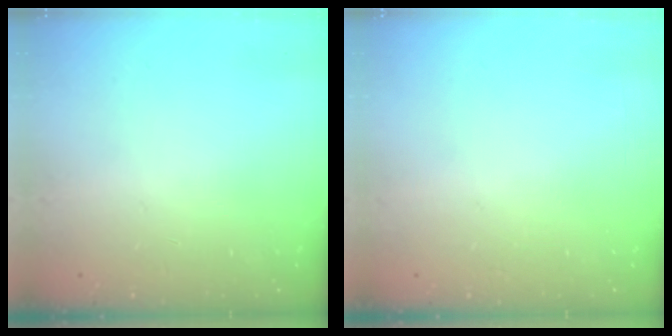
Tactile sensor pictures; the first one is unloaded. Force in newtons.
{"total": 0.0}